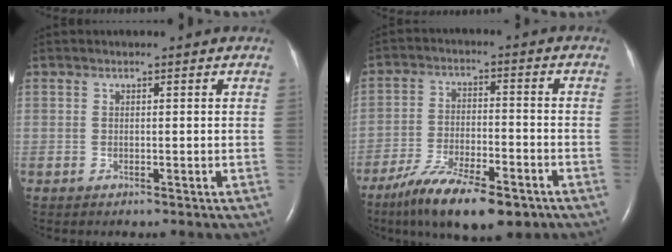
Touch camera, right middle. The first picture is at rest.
{"total": 13.8, "force": [-9.5, 3.9, 9.2], "torque": [-0.163, -0.021, -0.161]}